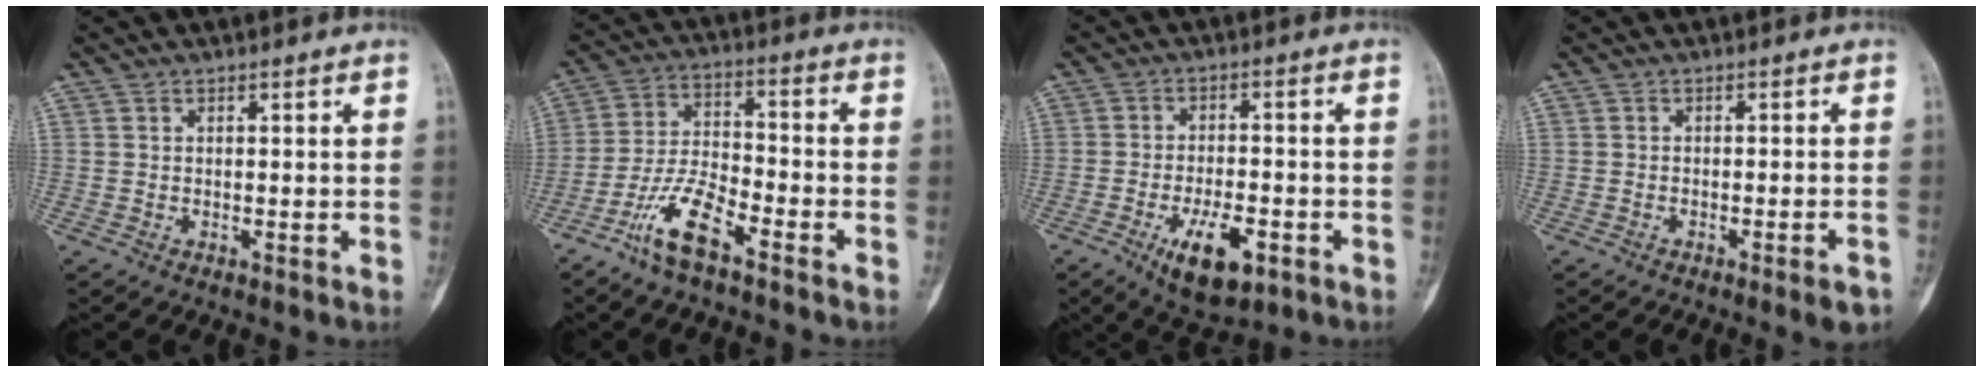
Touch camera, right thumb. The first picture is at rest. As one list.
[{"total": 10.0, "force": [-6.5, 2.9, 7.1], "torque": [-0.151, 0.037, -0.131]}, {"total": 9.9, "force": [-4.5, 4.3, 7.7], "torque": [-0.123, 0.012, -0.067]}, {"total": 3.7, "force": [-2.3, 0.5, 2.9], "torque": [-0.038, 0.009, -0.029]}]